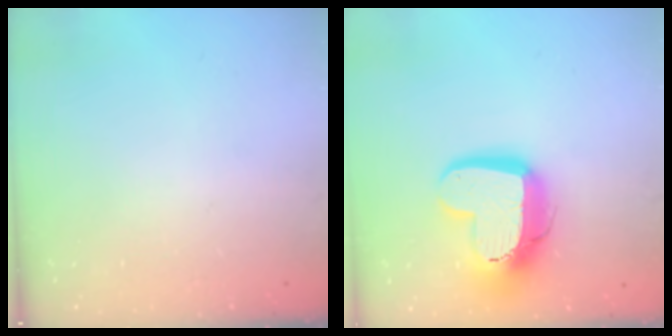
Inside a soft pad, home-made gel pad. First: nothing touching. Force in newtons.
{"total": 16.6, "press": 16.5, "slide": 1.6}